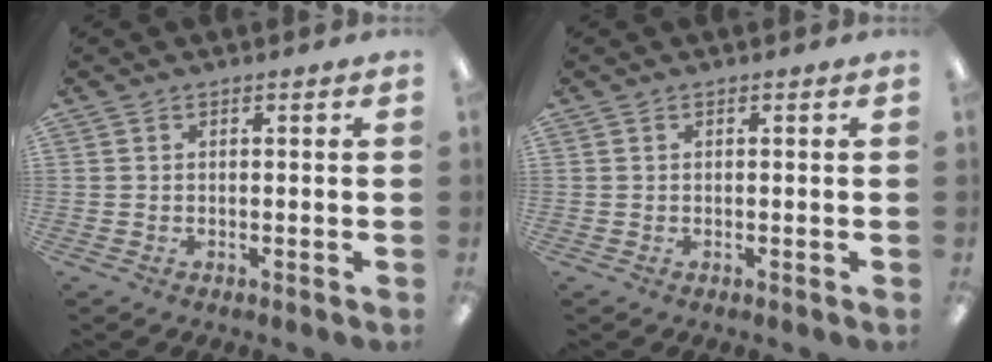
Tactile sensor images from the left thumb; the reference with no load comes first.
{"total": 0.0}